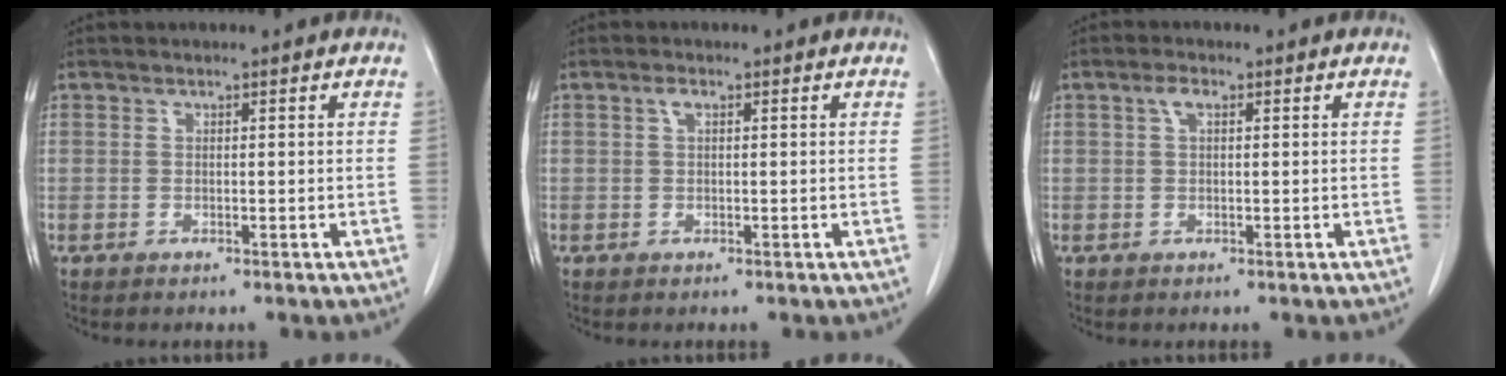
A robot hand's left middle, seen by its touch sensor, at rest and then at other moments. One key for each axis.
{"total": 1.0, "fx": 0.4, "fy": 0.5, "fz": 0.9, "tx": -0.017, "ty": 0.005, "tz": 0.006}
{"total": 1.7, "fx": 0.6, "fy": 0.8, "fz": 1.4, "tx": -0.030, "ty": 0.010, "tz": 0.013}